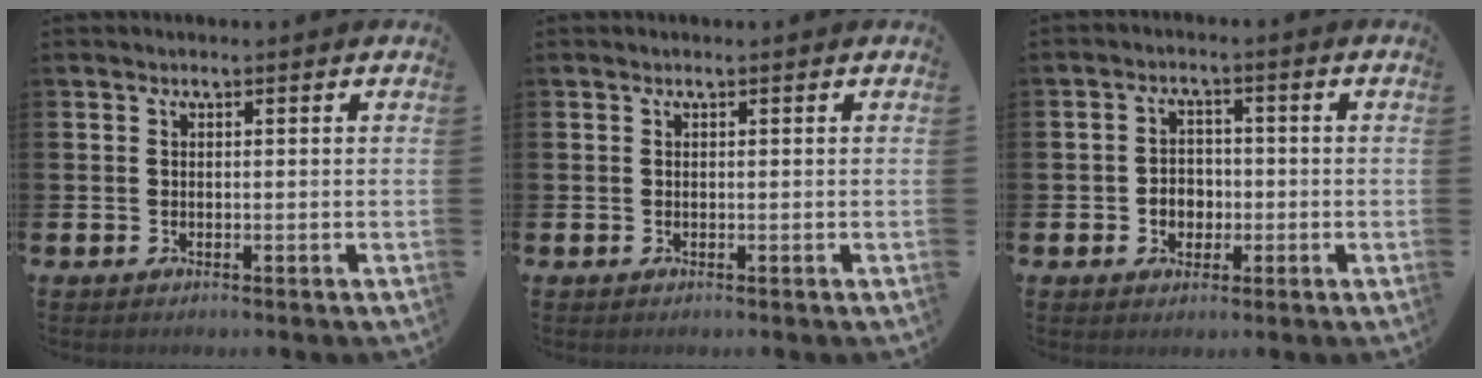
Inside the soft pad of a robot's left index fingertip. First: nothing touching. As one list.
[{"total": 0.0}, {"total": 3.2, "force": [-0.7, 2.8, 1.3], "torque": [-0.022, 0.004, -0.021]}]